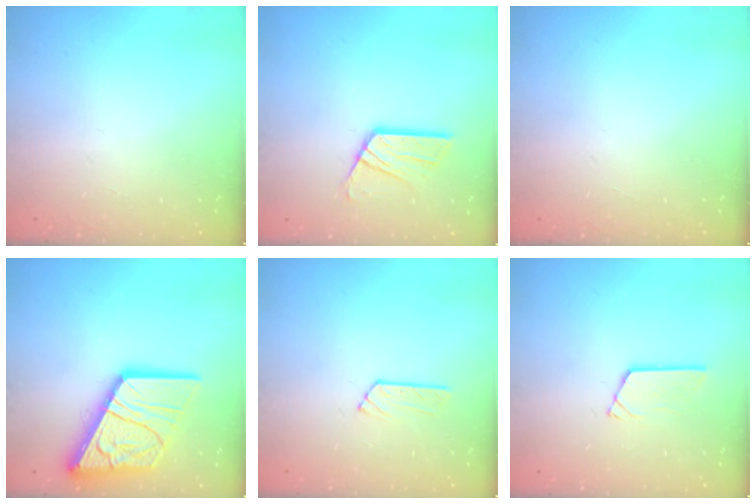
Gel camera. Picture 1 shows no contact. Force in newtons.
{"total": 10.2, "press": 10.2, "slide": 0.8}
{"total": 0.0}
{"total": 21.2, "press": 21.1, "slide": 2.4}
{"total": 3.0, "press": 3.0, "slide": 0.4}
{"total": 4.3, "press": 4.3, "slide": 0.4}